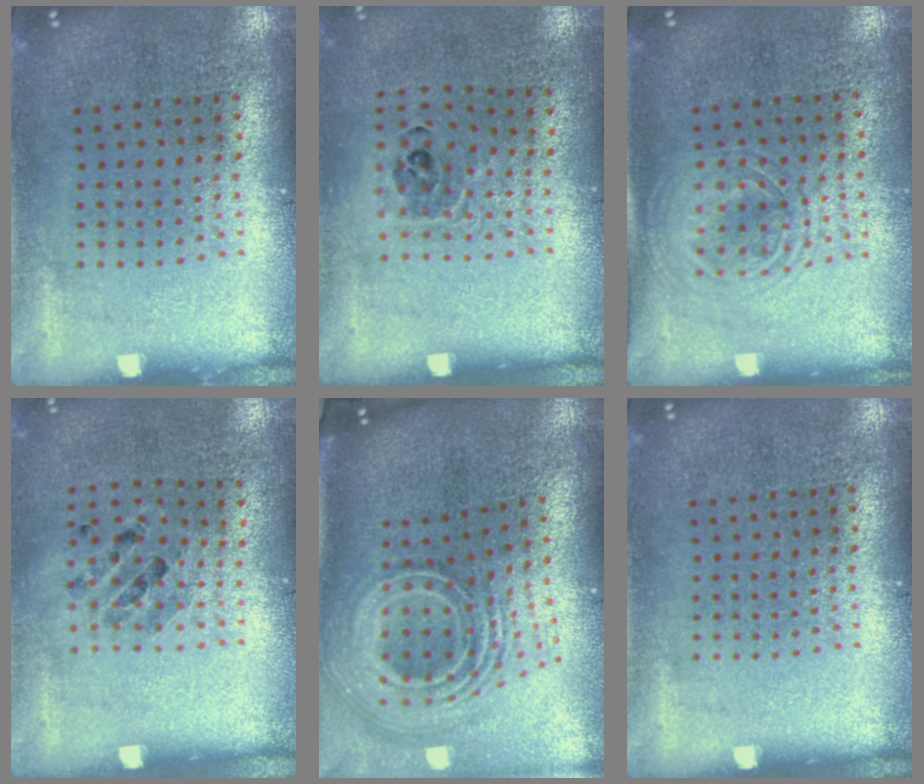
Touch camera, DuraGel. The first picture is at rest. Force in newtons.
{"total": 0.9, "press": 0.8, "slide": 0.4}
{"total": 1.5, "press": 1.3, "slide": 0.6}
{"total": 0.8, "press": 0.8, "slide": 0.3}
{"total": 3.2, "press": 2.0, "slide": 2.5}
{"total": 0.0}